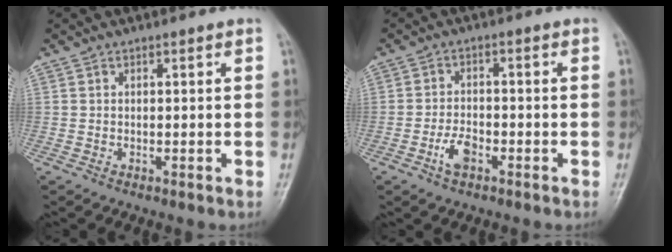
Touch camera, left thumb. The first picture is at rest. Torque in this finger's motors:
{"motor_torque": [-0.23, 0.34, 0.39, 0.22, 0.01]}